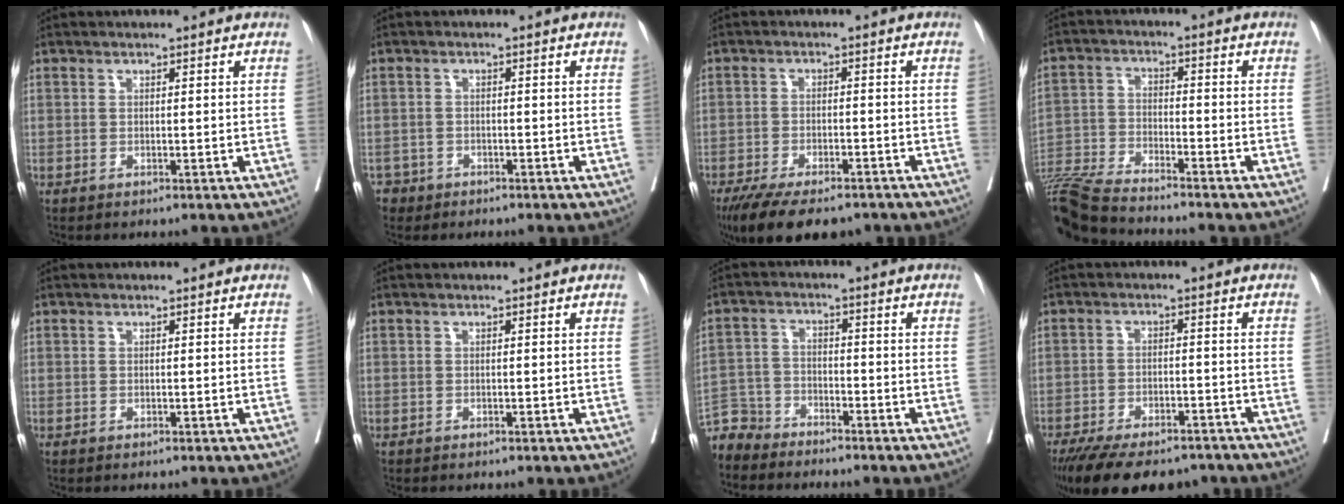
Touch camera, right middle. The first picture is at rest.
{"total": 2.5, "force": [-1.8, 1.7, -0.3], "torque": [0.002, 0.007, -0.034]}
{"total": 12.7, "force": [-9.7, 4.4, 6.8], "torque": [-0.116, -0.015, -0.146]}
{"total": 12.6, "force": [-11.8, -0.4, 4.7], "torque": [-0.084, -0.015, -0.211]}
{"total": 0.0}
{"total": 0.0}
{"total": 5.7, "force": [-5.4, 1.7, -0.7], "torque": [0.017, 0.002, -0.110]}
{"total": 16.2, "force": [-13.0, 6.1, 7.5], "torque": [-0.155, -0.015, -0.185]}